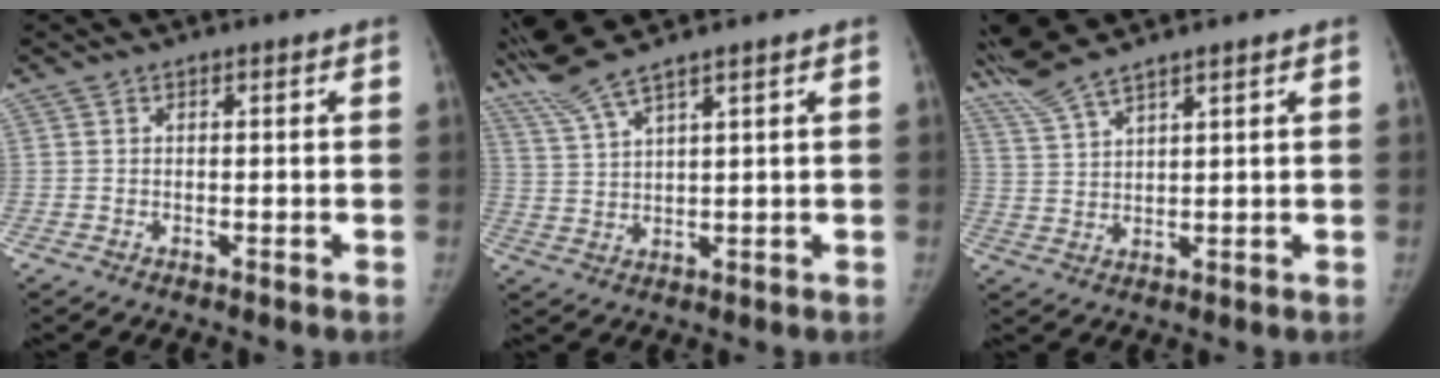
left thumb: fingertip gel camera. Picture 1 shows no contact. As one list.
[{"total": 7.6, "force": [6.5, -0.7, 3.9], "torque": [-0.093, -0.015, 0.140]}, {"total": 7.5, "force": [6.7, -0.4, 3.3], "torque": [-0.081, -0.012, 0.143]}]